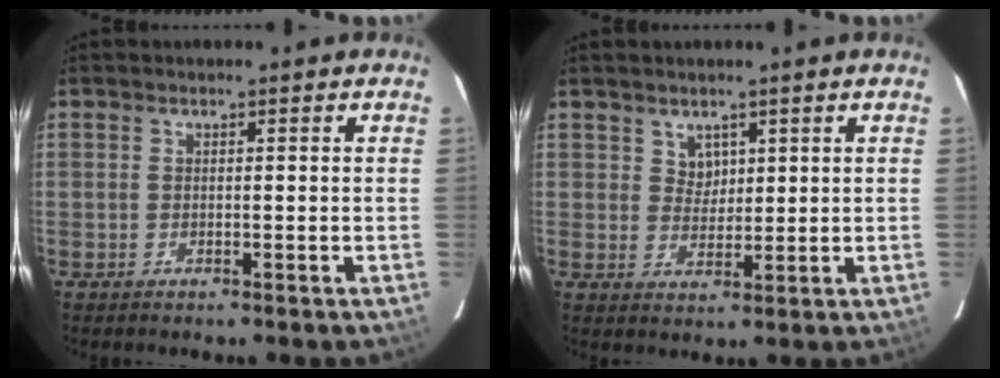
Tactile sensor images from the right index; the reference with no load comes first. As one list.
[{"total": 2.9, "force": [1.7, 2.3, 0.5], "torque": [-0.001, 0.004, 0.033]}]